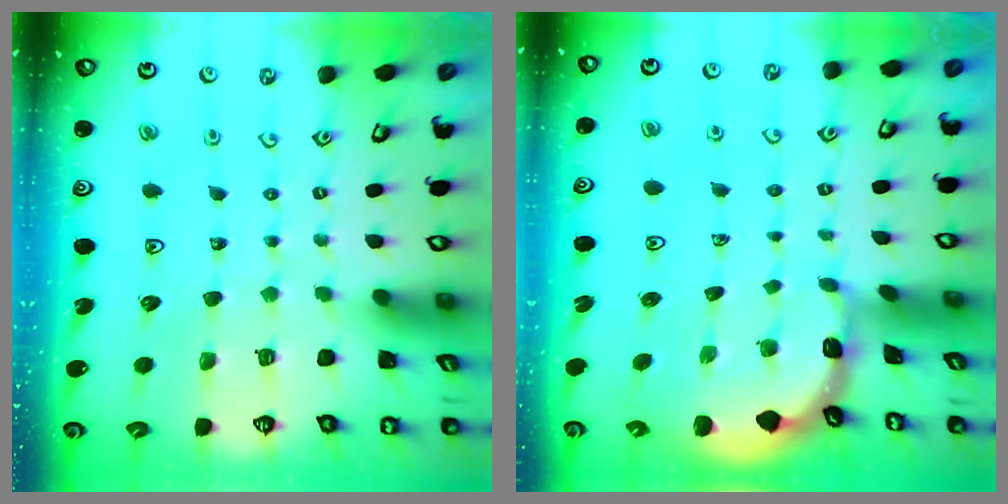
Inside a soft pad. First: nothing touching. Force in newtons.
{"total": 0.8, "press": 0.8, "slide": 0.2}